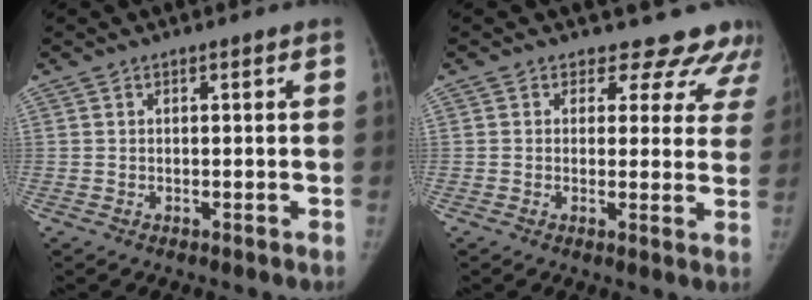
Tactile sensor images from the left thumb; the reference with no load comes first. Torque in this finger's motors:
{"motor_torque": [-0.05, 0.11, -0.09, 0.11, -0.02]}